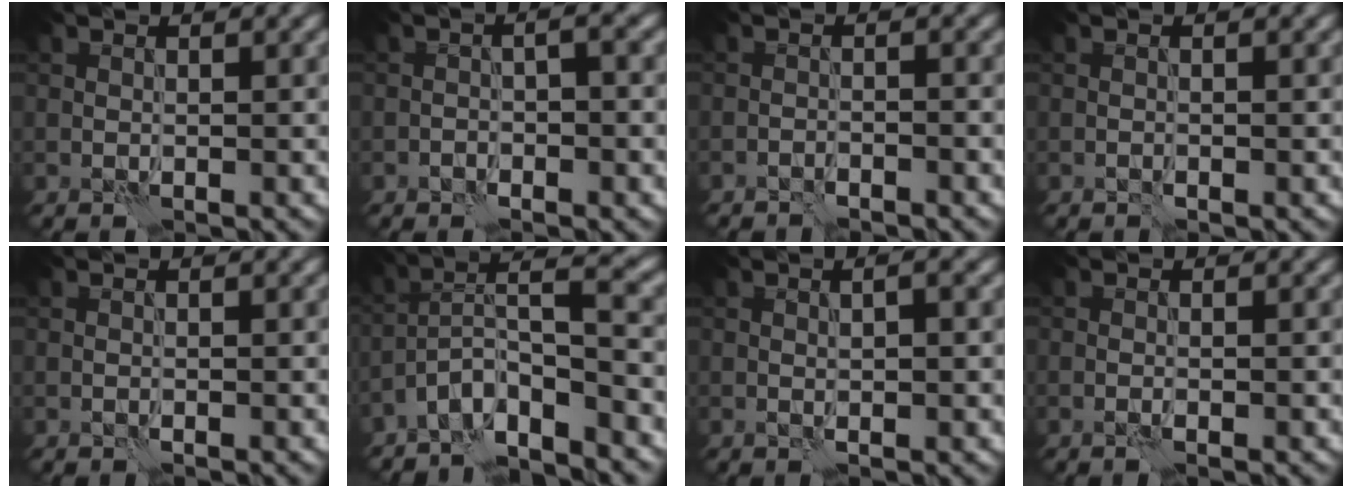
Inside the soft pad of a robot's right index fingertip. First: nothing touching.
{"total": 2.4, "force": [-1.1, 0.5, 2.0], "torque": [-0.036, 0.006, -0.023]}
{"total": 1.4, "force": [-1.3, 0.0, 0.5], "torque": [-0.006, 0.004, -0.027]}
{"total": 0.5, "force": [-0.4, 0.0, 0.4], "torque": [-0.006, 0.003, -0.007]}
{"total": 0.0}
{"total": 6.7, "force": [-4.6, 1.4, 4.6], "torque": [-0.070, 0.010, -0.092]}
{"total": 2.0, "force": [0.2, 0.2, 2.0], "torque": [-0.028, -0.004, 0.002]}
{"total": 1.2, "force": [-0.4, 0.2, 1.1], "torque": [-0.016, -0.001, -0.010]}